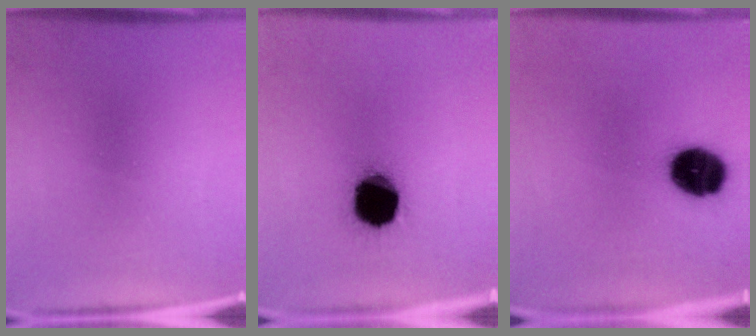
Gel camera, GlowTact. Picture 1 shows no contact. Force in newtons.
{"total": 16.5}
{"total": 12.4}